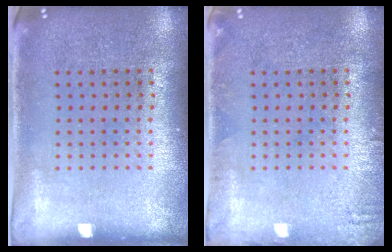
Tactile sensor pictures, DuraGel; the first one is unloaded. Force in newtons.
{"total": 1.0, "press": 1.0, "slide": 0.2}